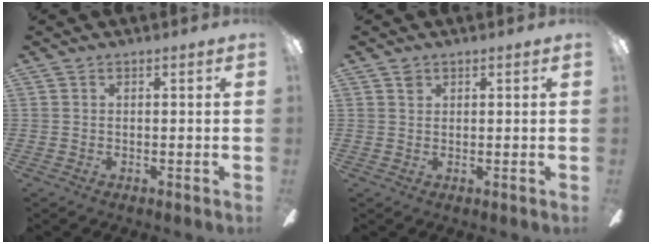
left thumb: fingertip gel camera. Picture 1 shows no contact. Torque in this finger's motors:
{"motor_torque": [0.13, -0.03, 0.32, 0.09, 0.00]}